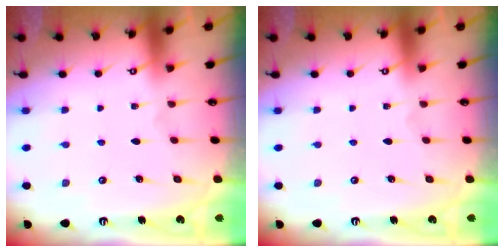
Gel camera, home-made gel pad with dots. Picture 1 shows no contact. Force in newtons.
{"total": 0.0}